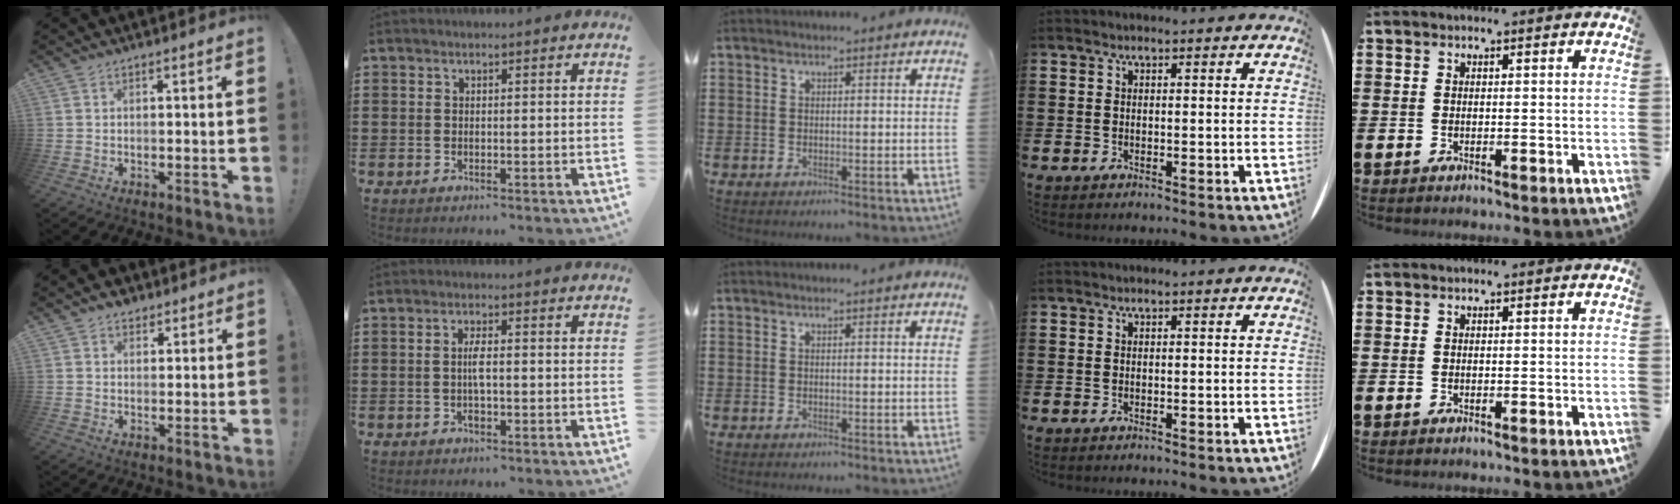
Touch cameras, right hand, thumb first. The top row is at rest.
{"thumb": {"total": 3.5, "force": [2.5, 2.4, 0.7], "torque": [-0.003, -0.012, 0.044]}, "index": {"total": 3.0, "force": [-0.5, 1.0, 2.7], "torque": [-0.058, 0.000, -0.011]}}